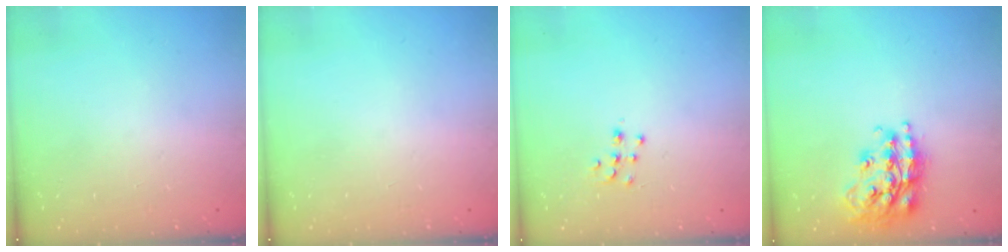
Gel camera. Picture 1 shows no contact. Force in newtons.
{"total": 0.0}
{"total": 7.2, "press": 7.2, "slide": 0.5}
{"total": 18.0, "press": 17.9, "slide": 1.6}